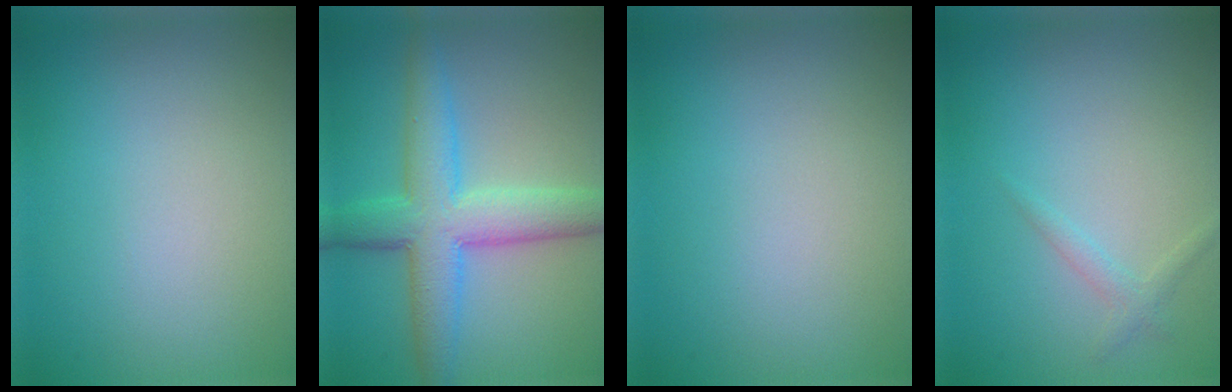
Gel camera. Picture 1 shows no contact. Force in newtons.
{"total": 7.1, "press": 7.1, "slide": 0.2}
{"total": 0.0}
{"total": 1.0, "press": 1.0, "slide": 0.2}